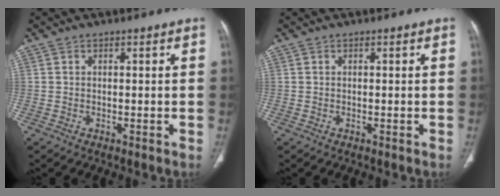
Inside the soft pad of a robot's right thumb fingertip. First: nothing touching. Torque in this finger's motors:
{"motor_torque": [-0.02, 0.03, -0.13, 0.29, 0.01]}